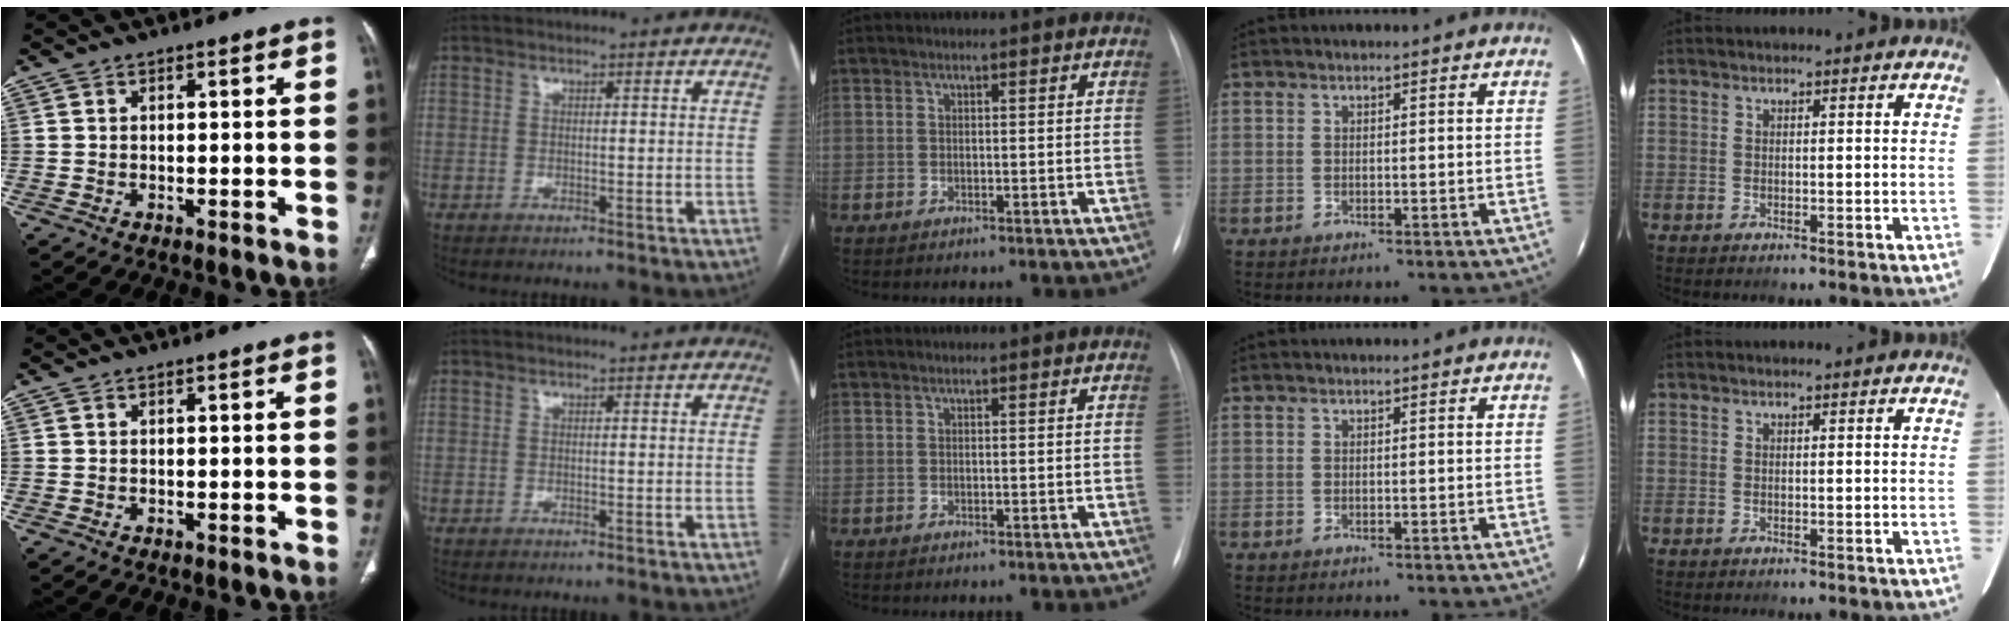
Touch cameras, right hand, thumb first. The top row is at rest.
{}